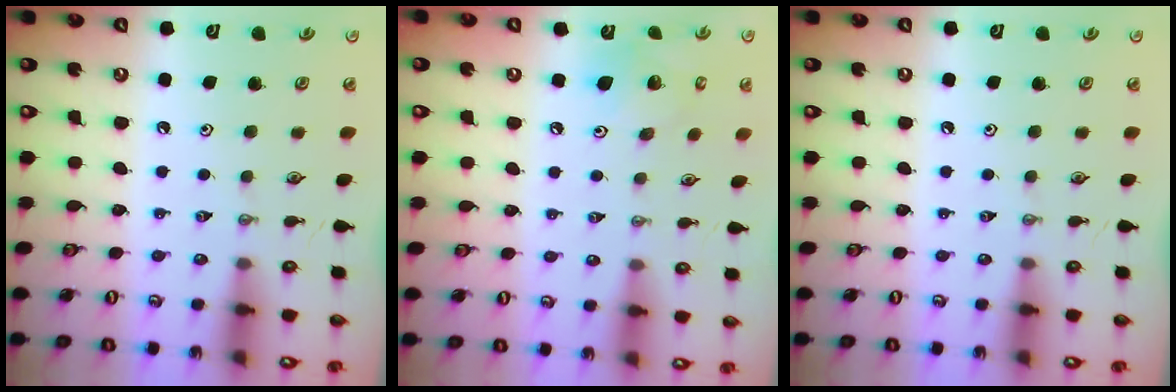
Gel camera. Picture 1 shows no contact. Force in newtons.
{"total": 11.4, "press": 11.2, "slide": 2.1}
{"total": 0.0}